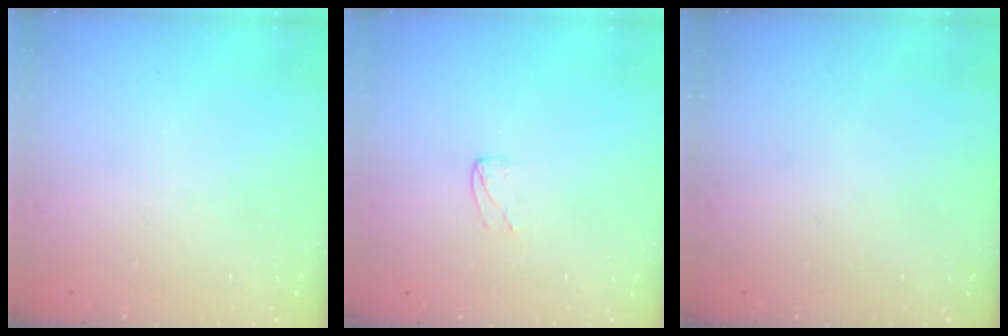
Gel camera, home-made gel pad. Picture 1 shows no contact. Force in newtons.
{"total": 2.4, "press": 2.4, "slide": 0.2}
{"total": 0.0}